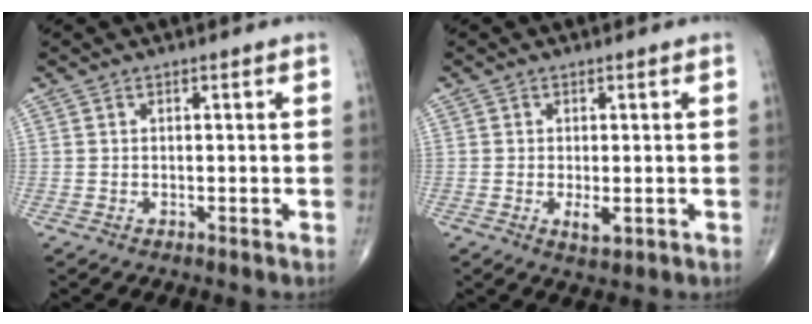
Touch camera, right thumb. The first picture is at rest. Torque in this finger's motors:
{"motor_torque": [0.12, 0.43, -0.04, -0.10, 0.03]}